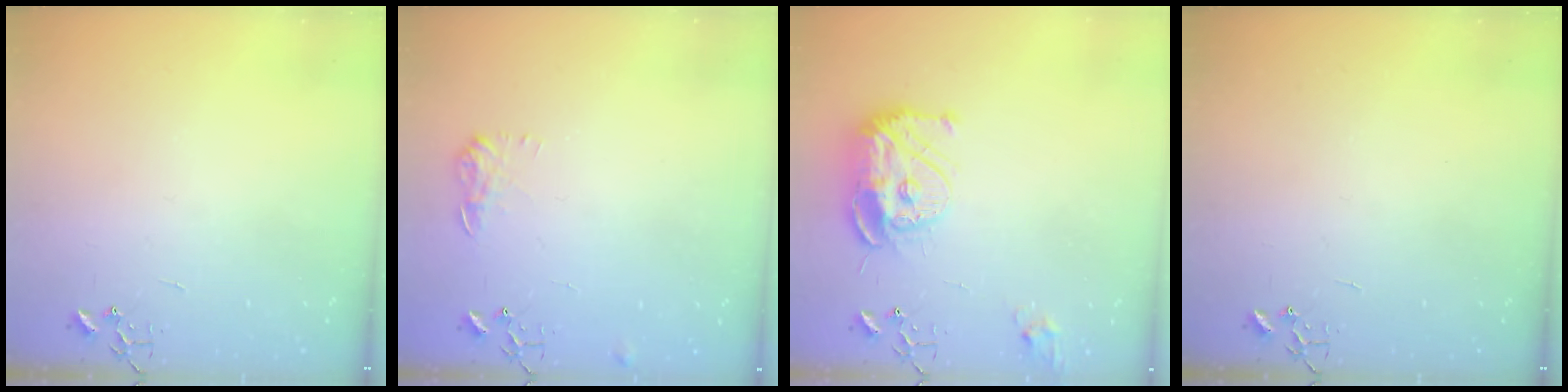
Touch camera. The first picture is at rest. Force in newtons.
{"total": 7.6, "press": 7.6, "slide": 0.3}
{"total": 13.5, "press": 13.4, "slide": 1.2}
{"total": 0.0}